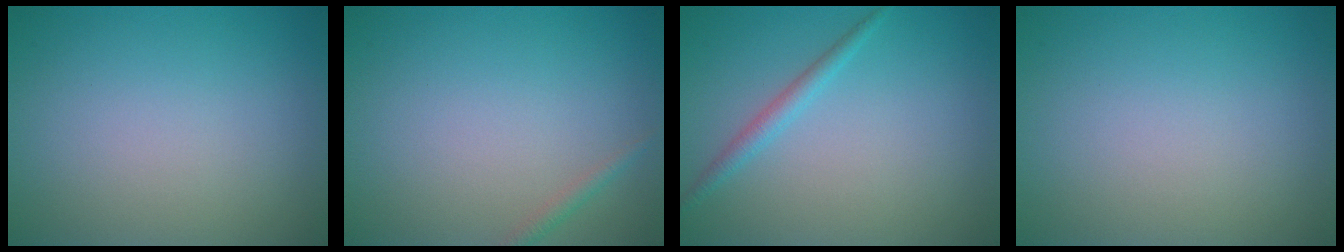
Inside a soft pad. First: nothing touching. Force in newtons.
{"total": 0.9, "press": 0.9, "slide": 0.0}
{"total": 1.6, "press": 1.6, "slide": 0.1}
{"total": 0.0}